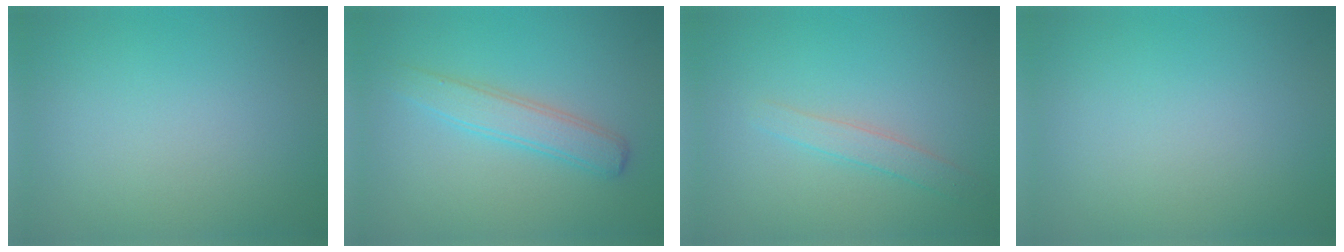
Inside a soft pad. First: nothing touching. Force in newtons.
{"total": 2.9, "press": 2.9, "slide": 0.0}
{"total": 1.8, "press": 1.8, "slide": 0.0}
{"total": 0.0}